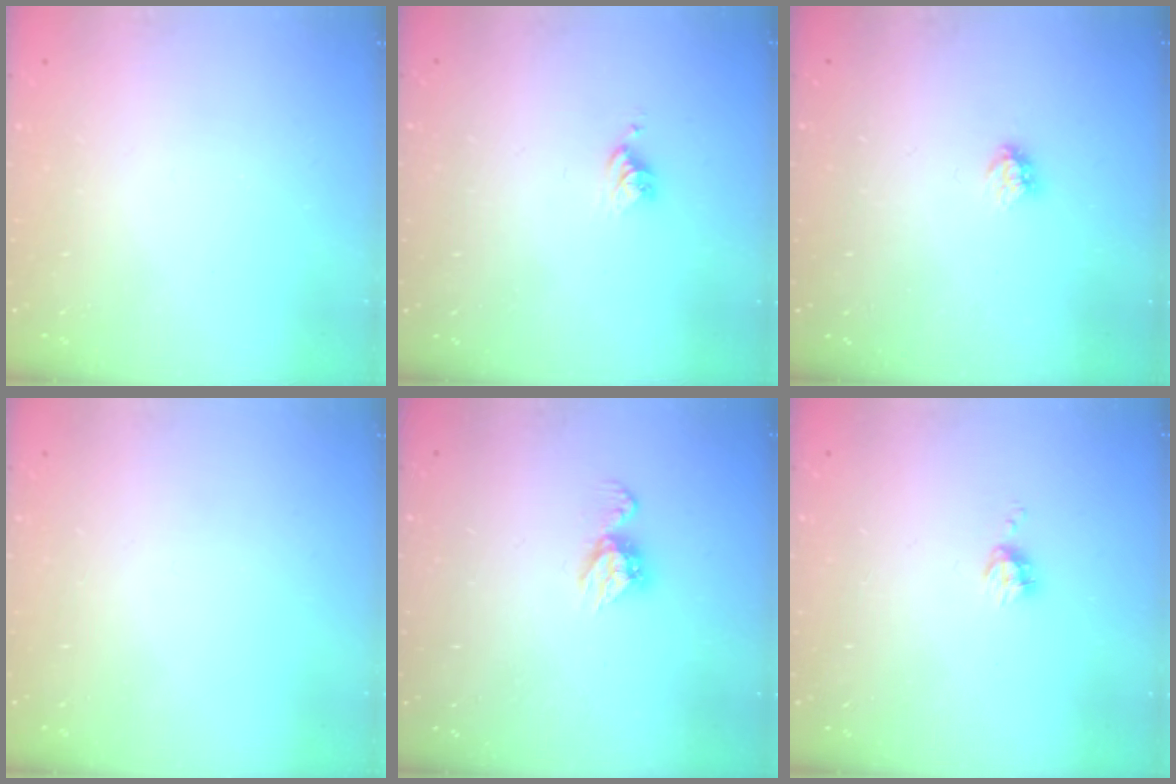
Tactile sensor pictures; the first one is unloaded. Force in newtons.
{"total": 4.3, "press": 4.2, "slide": 0.5}
{"total": 2.9, "press": 2.9, "slide": 0.4}
{"total": 0.0}
{"total": 6.4, "press": 6.4, "slide": 0.5}
{"total": 4.8, "press": 4.8, "slide": 0.6}